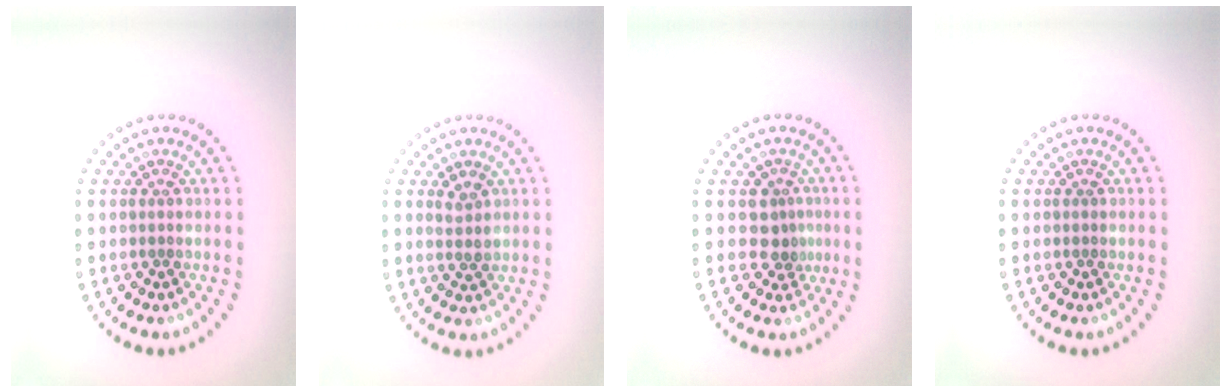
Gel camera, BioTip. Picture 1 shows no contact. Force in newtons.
{"total": 1.4, "press": 1.3, "slide": 0.6}
{"total": 2.3, "press": 1.9, "slide": 1.4}
{"total": 0.0}